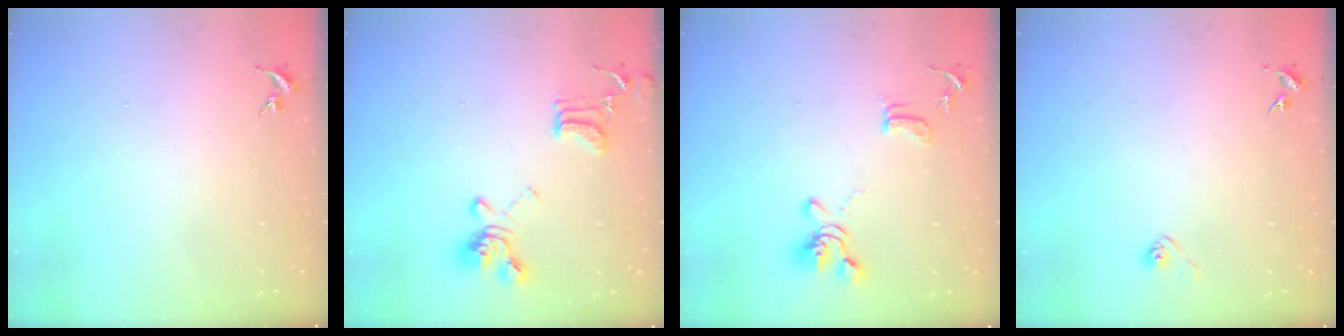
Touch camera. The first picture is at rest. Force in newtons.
{"total": 16.4, "press": 16.3, "slide": 1.5}
{"total": 13.0, "press": 12.9, "slide": 1.6}
{"total": 2.9, "press": 2.8, "slide": 0.8}